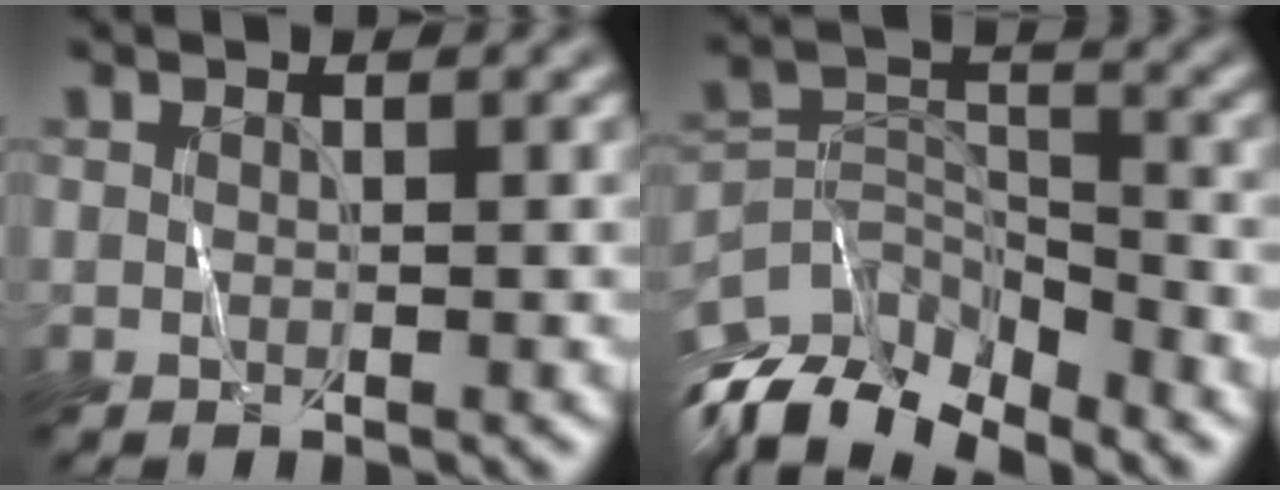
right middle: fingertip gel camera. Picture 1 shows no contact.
{"total": 8.9, "force": [-6.9, 3.9, 4.0], "torque": [-0.077, -0.001, -0.128]}